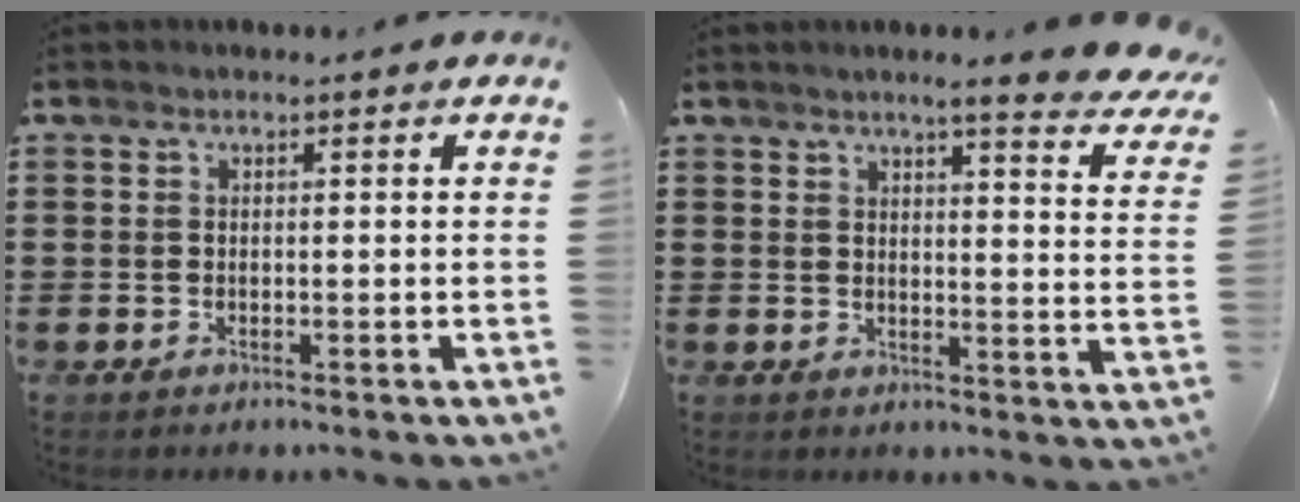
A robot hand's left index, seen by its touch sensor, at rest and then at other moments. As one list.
[{"total": 5.0, "force": [4.1, -0.7, 2.8], "torque": [-0.062, -0.026, 0.065]}]